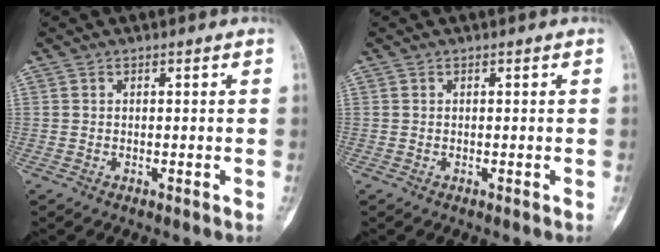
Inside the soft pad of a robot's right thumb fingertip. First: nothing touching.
{"total": 0.0}